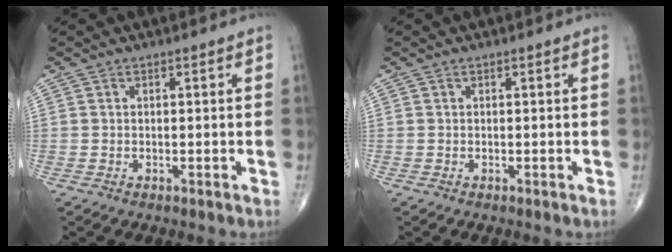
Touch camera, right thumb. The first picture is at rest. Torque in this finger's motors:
{"motor_torque": [0.00, 0.00, 0.01, 0.01, 0.00]}